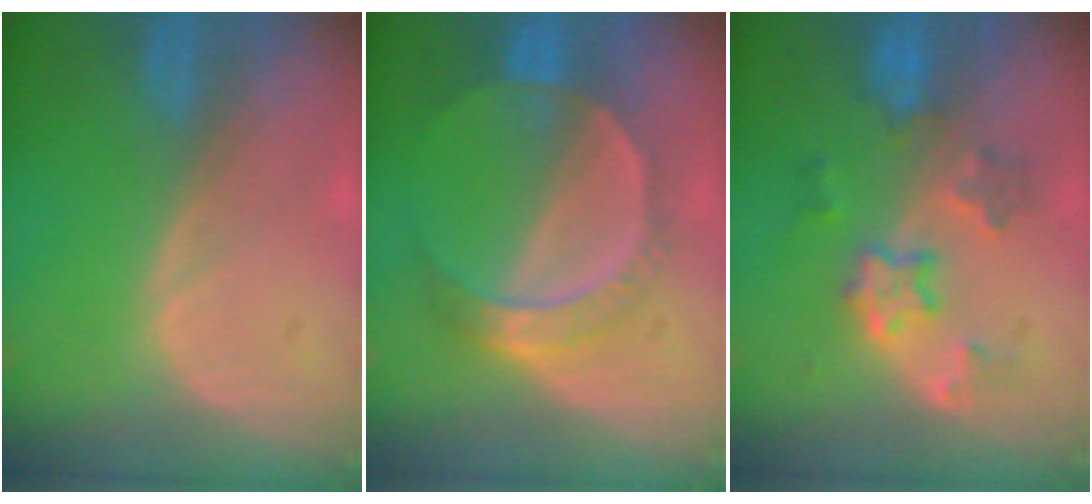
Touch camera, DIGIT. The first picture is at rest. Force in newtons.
{"total": 7.2, "press": 6.3, "slide": 3.5}
{"total": 6.1, "press": 6.0, "slide": 1.1}